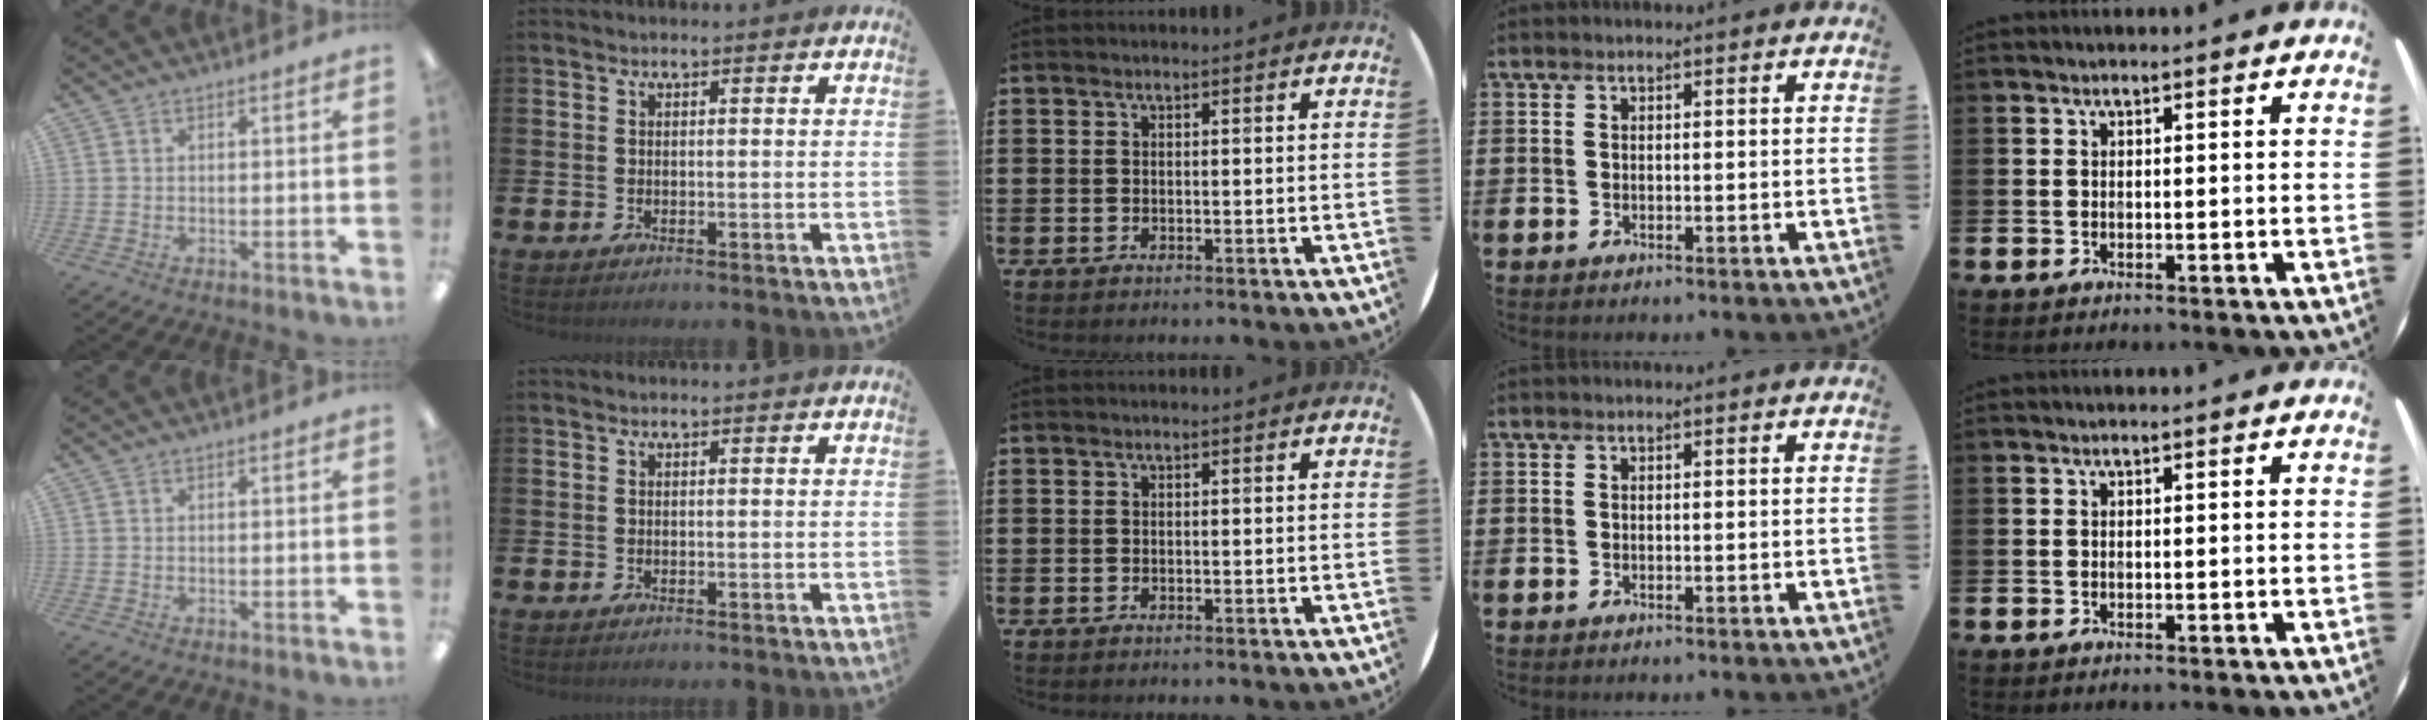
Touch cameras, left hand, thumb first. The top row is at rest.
{}